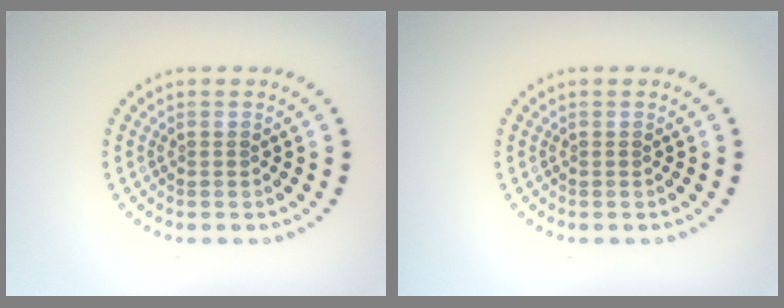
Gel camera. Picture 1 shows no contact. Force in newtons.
{"total": 0.0}